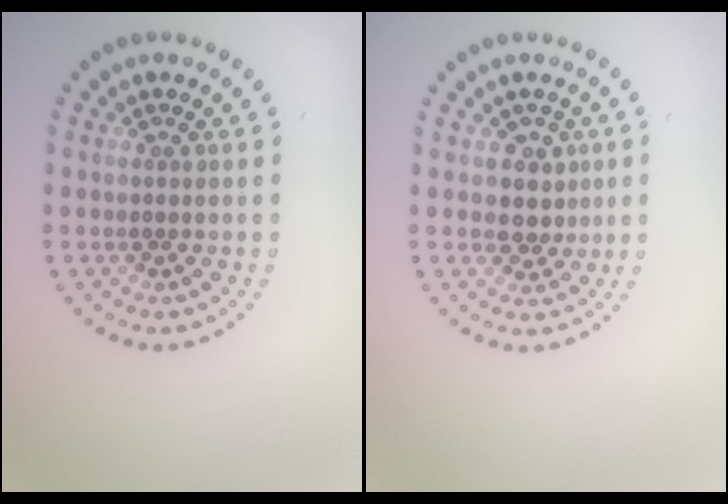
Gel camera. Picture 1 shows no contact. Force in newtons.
{"total": 2.4, "press": 2.2, "slide": 1.2}